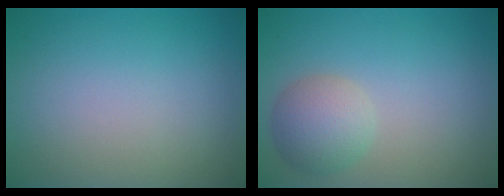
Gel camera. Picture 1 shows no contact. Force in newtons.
{"total": 3.4, "press": 3.4, "slide": 0.1}